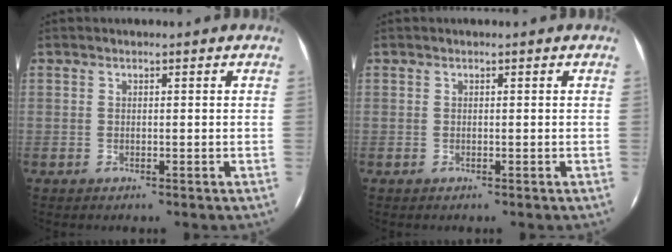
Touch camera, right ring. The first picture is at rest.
{"total": 0.0}